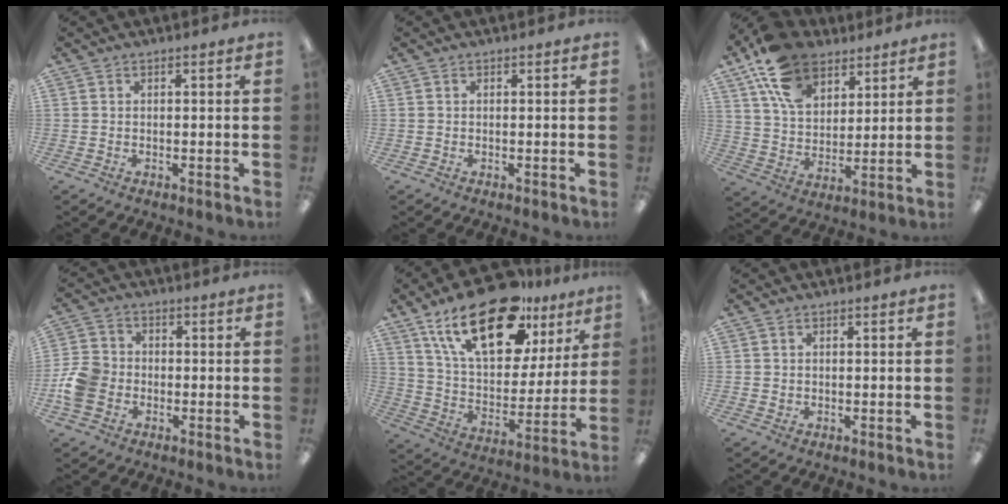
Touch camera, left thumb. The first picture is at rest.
{"total": 0.0}
{"total": 17.1, "force": [10.5, 10.6, 8.4], "torque": [-0.158, -0.041, 0.198]}
{"total": 8.4, "force": [-2.1, 7.0, 4.1], "torque": [-0.087, 0.020, -0.039]}
{"total": 24.0, "force": [15.0, 11.1, 15.1], "torque": [-0.251, -0.070, 0.260]}
{"total": 0.9, "force": [0.2, 0.9, 0.3], "torque": [-0.006, 0.006, 0.003]}